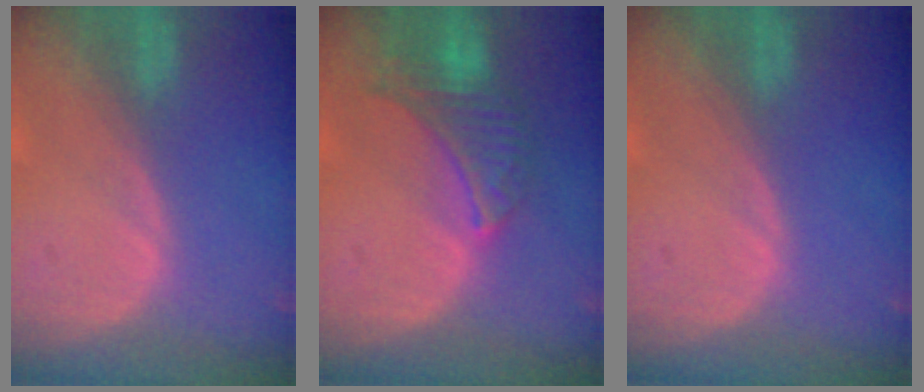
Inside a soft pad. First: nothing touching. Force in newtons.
{"total": 6.7, "press": 6.6, "slide": 0.8}
{"total": 0.0}